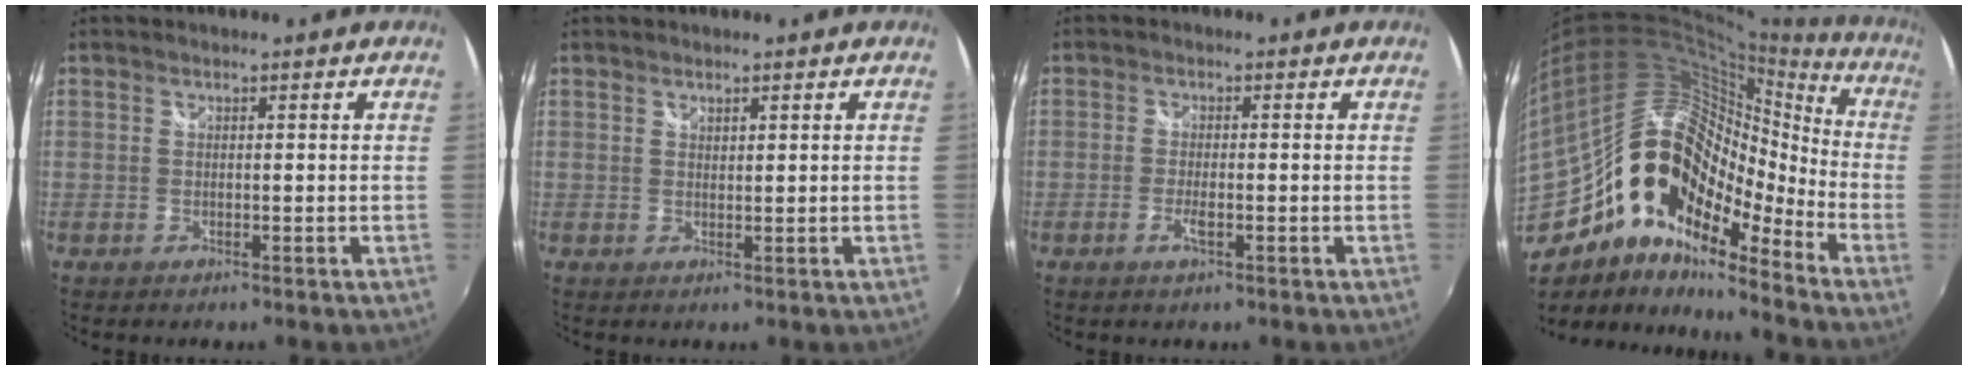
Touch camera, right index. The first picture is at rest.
{"total": 0.9, "force": [0.8, 0.3, 0.3], "torque": [-0.003, 0.000, 0.015]}
{"total": 2.6, "force": [-1.1, 0.7, 2.2], "torque": [-0.048, -0.004, -0.021]}
{"total": 23.2, "force": [-12.6, 12.9, 14.6], "torque": [-0.277, 0.001, -0.238]}